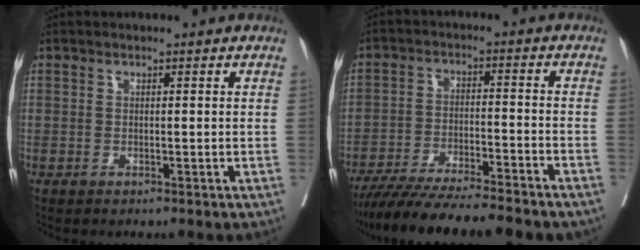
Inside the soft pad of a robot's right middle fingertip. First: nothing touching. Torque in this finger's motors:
{"motor_torque": [1.07, -1.07, 0.30, 0.08]}